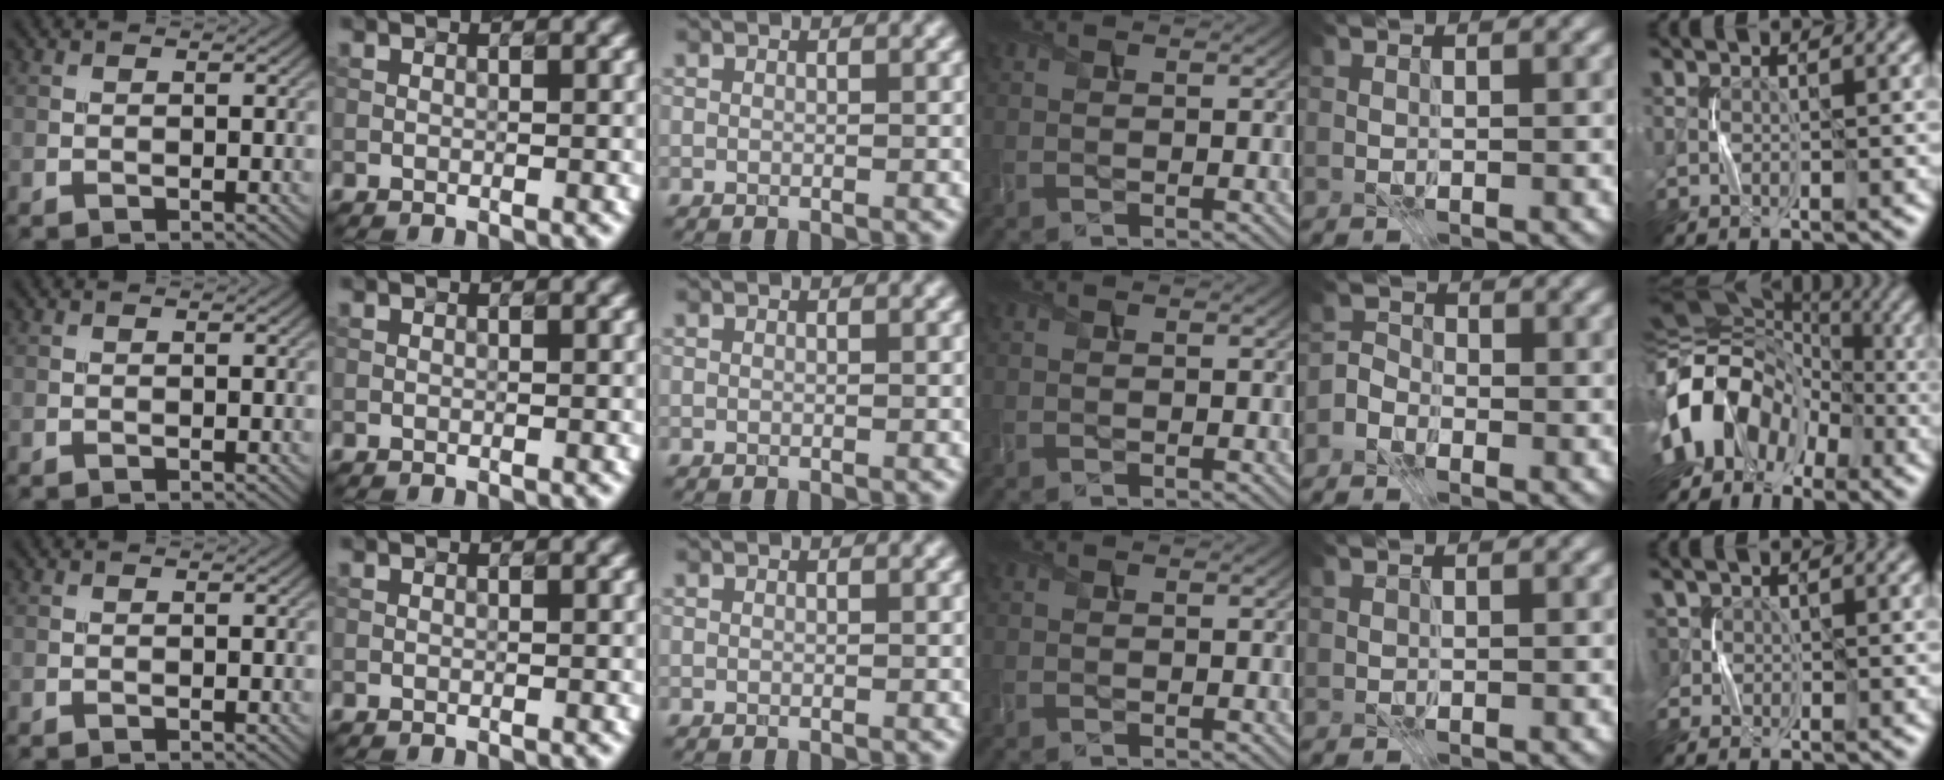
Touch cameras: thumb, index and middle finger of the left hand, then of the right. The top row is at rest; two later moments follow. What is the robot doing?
{"motion": "press", "object": "stapler"}